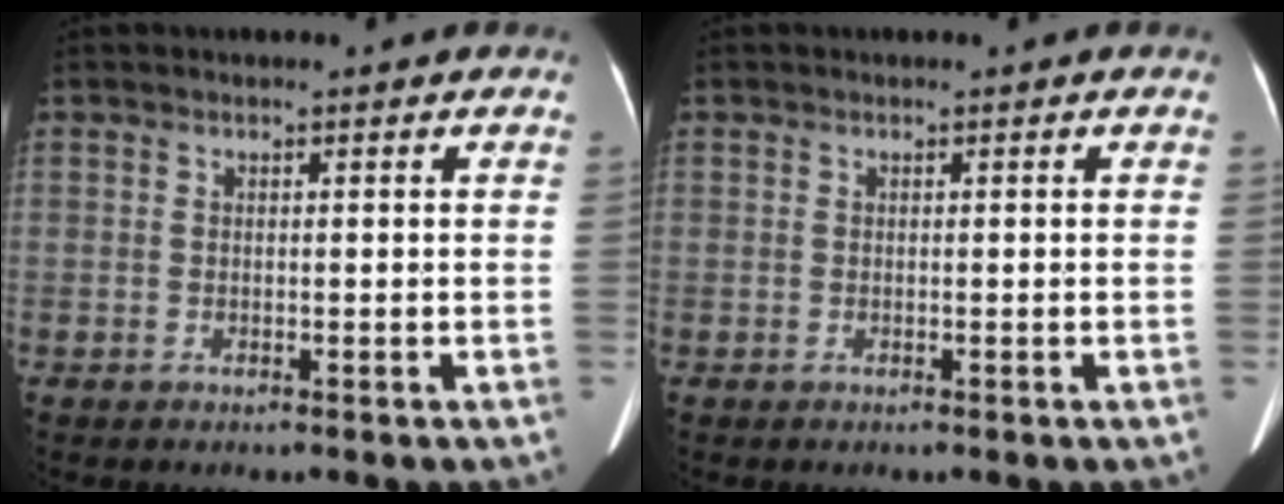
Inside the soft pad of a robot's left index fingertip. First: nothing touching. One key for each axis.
{"total": 0.0}